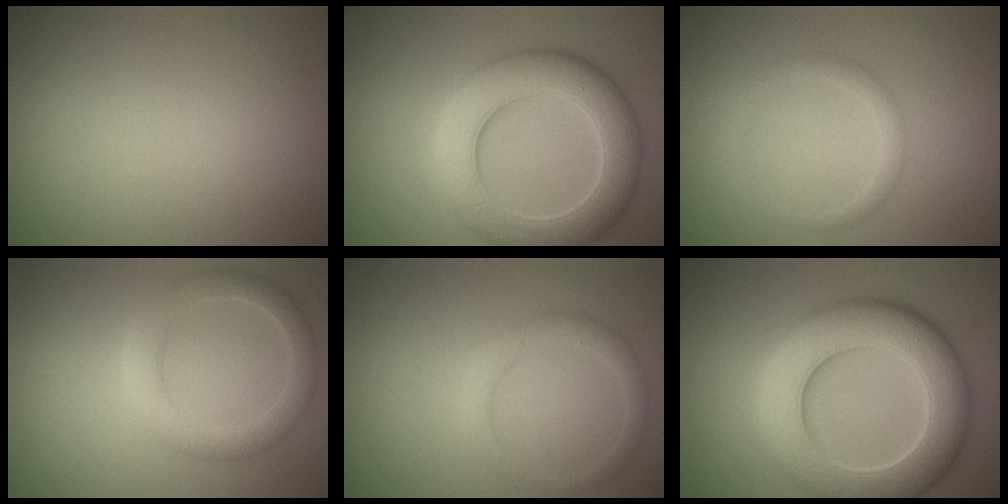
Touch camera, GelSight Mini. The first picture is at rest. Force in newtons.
{"total": 7.4, "press": 7.4, "slide": 0.5}
{"total": 1.5, "press": 1.5, "slide": 0.1}
{"total": 3.3, "press": 3.3, "slide": 0.1}
{"total": 1.9, "press": 1.9, "slide": 0.1}
{"total": 10.0, "press": 9.9, "slide": 0.7}